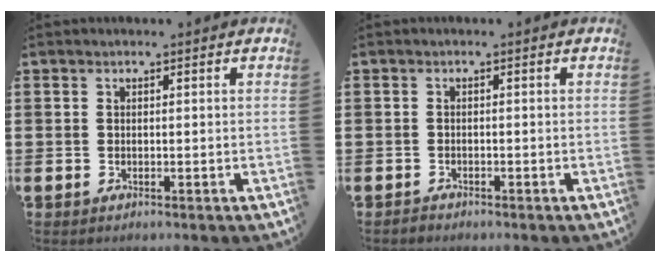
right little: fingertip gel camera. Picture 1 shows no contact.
{"total": 0.6, "force": [-0.6, 0.2, -0.1], "torque": [0.000, 0.000, -0.013]}